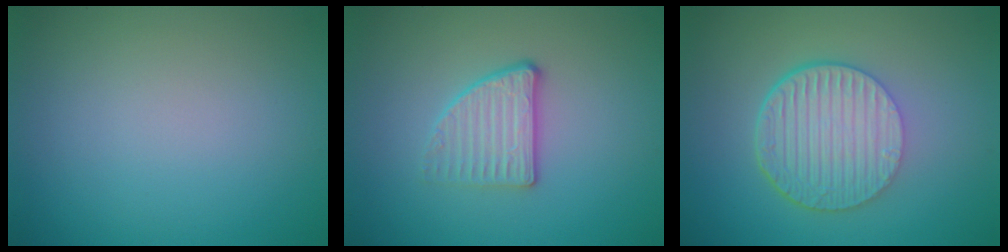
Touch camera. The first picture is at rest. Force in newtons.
{"total": 2.8, "press": 2.5, "slide": 1.4}
{"total": 6.4, "press": 4.4, "slide": 4.7}